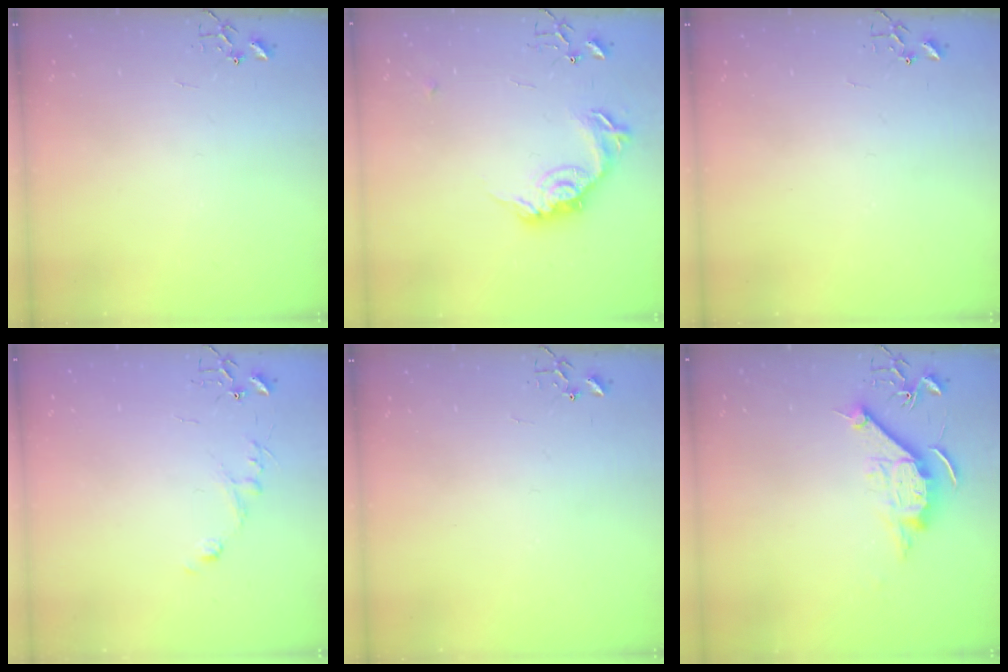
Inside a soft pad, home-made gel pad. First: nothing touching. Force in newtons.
{"total": 15.0, "press": 15.0, "slide": 0.7}
{"total": 0.0}
{"total": 5.5, "press": 5.5, "slide": 0.6}
{"total": 0.0}
{"total": 10.7, "press": 10.7, "slide": 1.1}